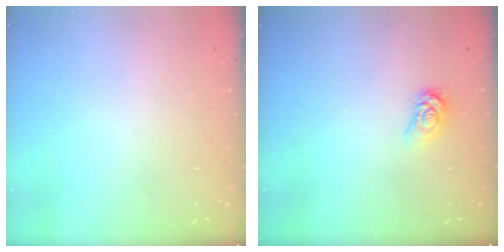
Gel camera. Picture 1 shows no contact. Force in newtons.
{"total": 3.4, "press": 3.4, "slide": 0.4}